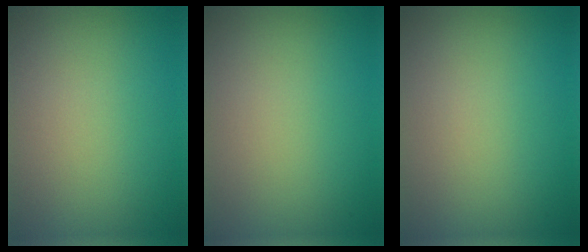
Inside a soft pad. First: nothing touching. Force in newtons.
{"total": 0.0}
{"total": 0.0}